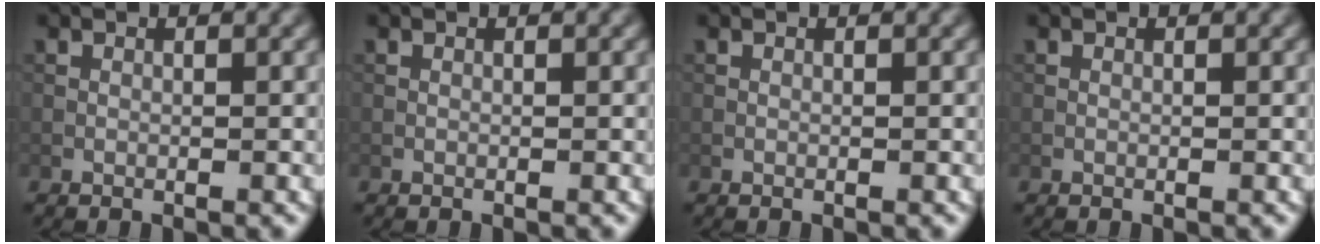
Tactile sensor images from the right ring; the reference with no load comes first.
{"total": 0.0}
{"total": 0.0}
{"total": 0.0}